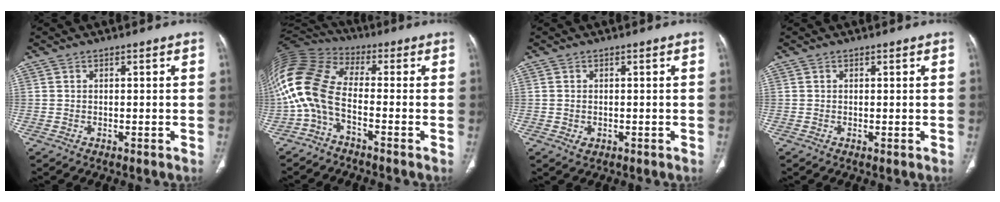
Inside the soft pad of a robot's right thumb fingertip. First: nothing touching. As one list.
[{"total": 13.0, "force": [-3.3, 6.8, 10.6], "torque": [-0.236, 0.061, -0.078]}, {"total": 1.5, "force": [-0.2, 1.2, 0.8], "torque": [-0.014, 0.000, 0.003]}, {"total": 0.0}]